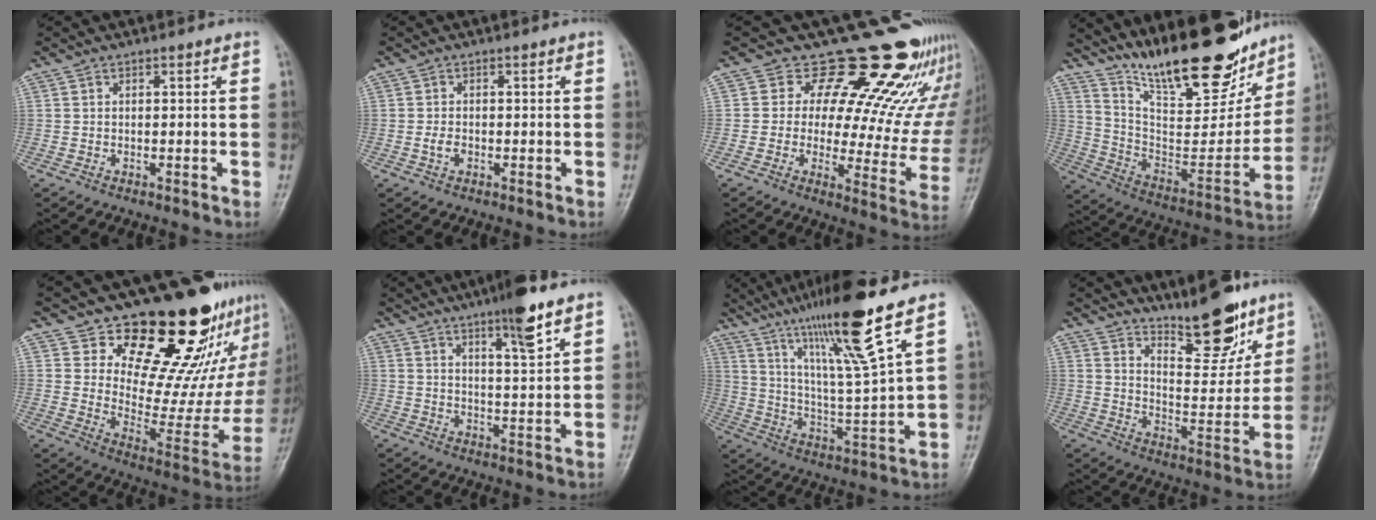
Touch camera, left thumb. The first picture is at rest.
{"total": 1.8, "force": [-0.4, 1.2, 1.2], "torque": [-0.021, 0.001, -0.009]}
{"total": 22.8, "force": [18.2, 8.9, 10.4], "torque": [-0.084, -0.124, 0.215]}
{"total": 25.1, "force": [19.0, 7.5, 14.7], "torque": [-0.184, -0.089, 0.316]}
{"total": 24.9, "force": [17.0, 11.6, 14.0], "torque": [-0.147, -0.112, 0.244]}
{"total": 8.6, "force": [5.7, 0.9, 6.4], "torque": [-0.098, -0.033, 0.090]}
{"total": 18.9, "force": [12.1, 0.8, 14.5], "torque": [-0.241, -0.056, 0.214]}
{"total": 13.9, "force": [10.6, 4.3, 7.8], "torque": [-0.079, -0.079, 0.174]}